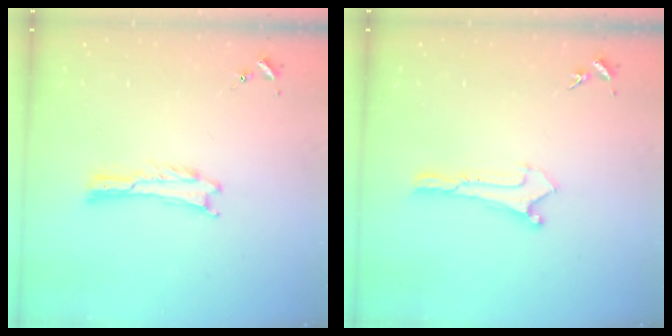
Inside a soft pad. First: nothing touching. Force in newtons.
{"total": 0.0}